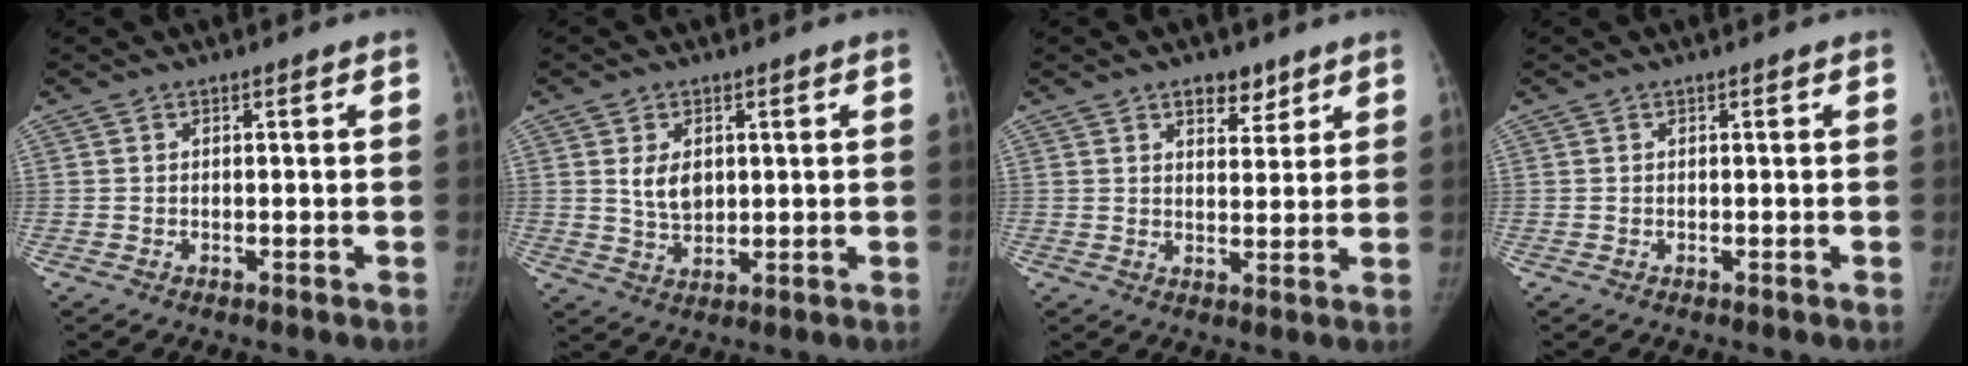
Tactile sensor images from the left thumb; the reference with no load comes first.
{"total": 5.3, "force": [1.3, 3.6, 3.7], "torque": [-0.047, -0.013, 0.031]}
{"total": 5.3, "force": [3.5, 2.9, 2.6], "torque": [-0.009, -0.020, 0.054]}
{"total": 0.0}